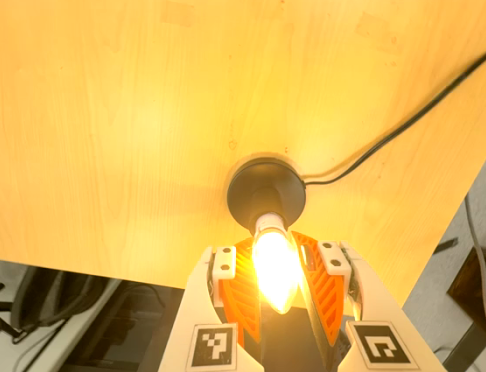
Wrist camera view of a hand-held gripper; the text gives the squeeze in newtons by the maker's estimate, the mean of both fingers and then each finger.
{"total": 15.7, "left": 15.1, "right": 16.3}